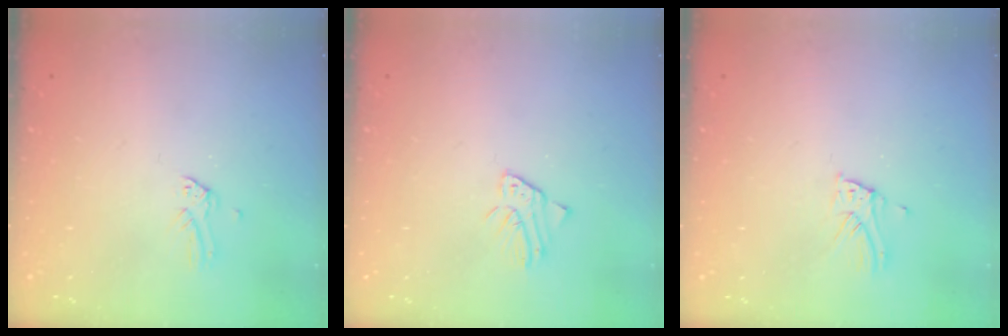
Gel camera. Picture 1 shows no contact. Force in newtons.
{"total": 1.2, "press": 1.2, "slide": 0.1}
{"total": 3.7, "press": 3.7, "slide": 0.3}